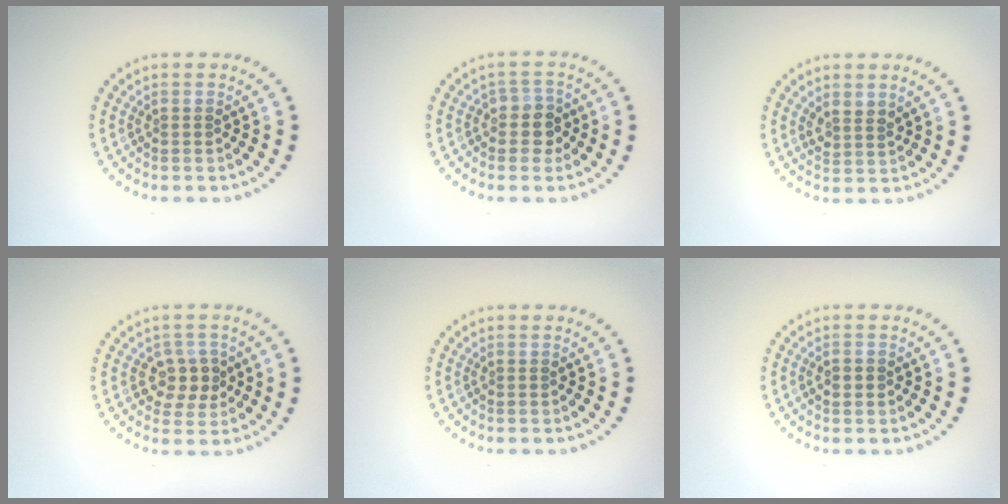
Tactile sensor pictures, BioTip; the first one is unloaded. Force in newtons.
{"total": 2.2, "press": 1.9, "slide": 1.1}
{"total": 1.7, "press": 1.3, "slide": 1.2}
{"total": 2.8, "press": 2.7, "slide": 1.0}
{"total": 0.0}
{"total": 1.7, "press": 1.7, "slide": 0.0}